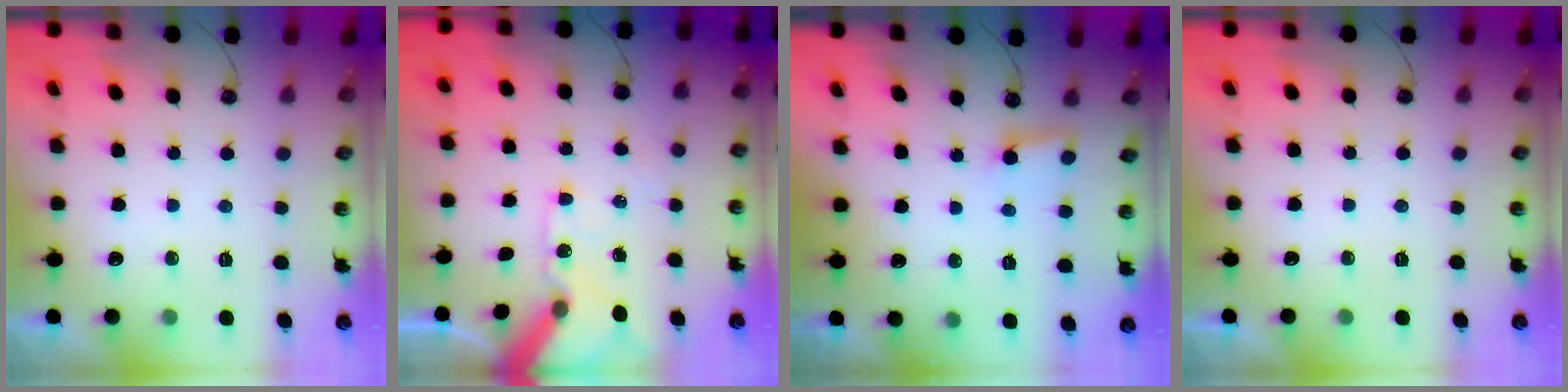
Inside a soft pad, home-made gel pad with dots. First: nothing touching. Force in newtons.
{"total": 11.3, "press": 11.2, "slide": 1.6}
{"total": 2.6, "press": 2.6, "slide": 0.3}
{"total": 0.0}